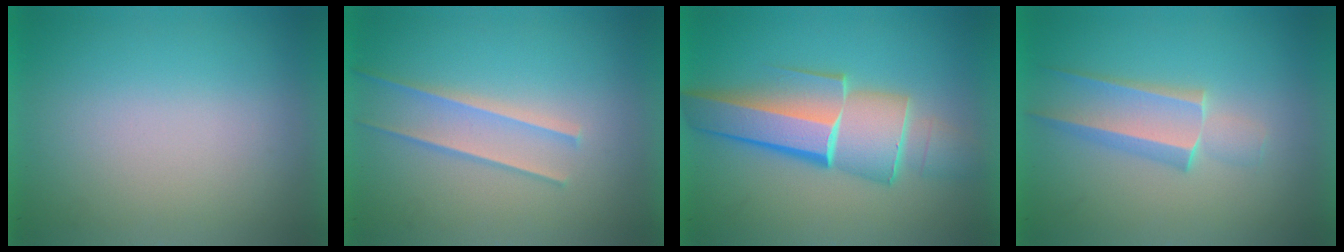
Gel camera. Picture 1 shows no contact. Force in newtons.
{"total": 1.5}
{"total": 6.7}
{"total": 2.2}